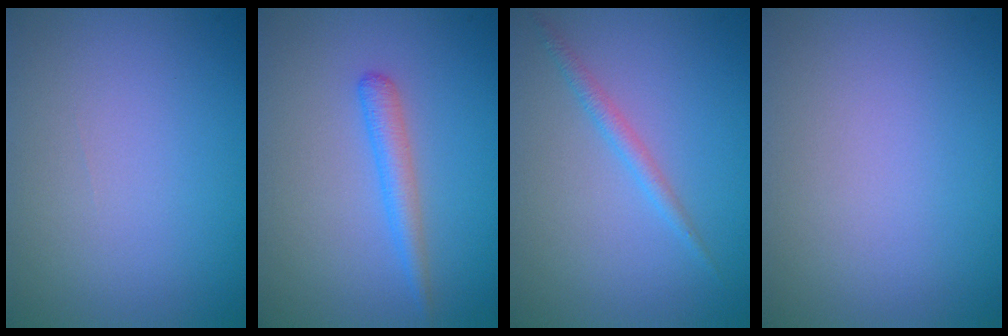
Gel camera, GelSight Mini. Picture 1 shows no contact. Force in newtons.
{"total": 2.0, "press": 1.9, "slide": 0.1}
{"total": 1.4, "press": 1.4, "slide": 0.1}
{"total": 0.0}